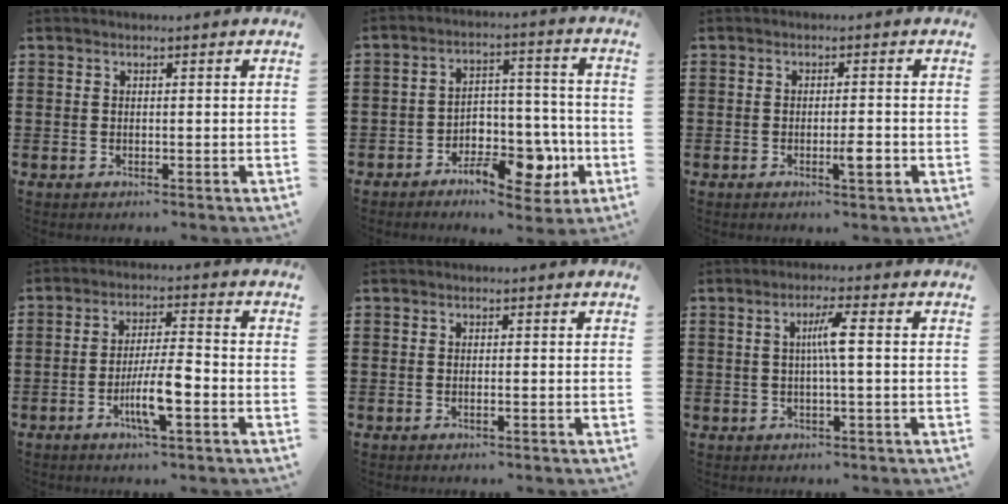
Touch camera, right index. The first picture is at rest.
{"total": 9.0, "force": [-5.2, 4.6, 5.8], "torque": [-0.069, 0.018, -0.087]}
{"total": 3.4, "force": [-1.2, 0.6, 3.1], "torque": [-0.050, 0.000, -0.020]}
{"total": 7.0, "force": [-2.7, 1.2, 6.4], "torque": [-0.124, -0.008, -0.052]}
{"total": 0.6, "force": [-0.2, -0.1, 0.5], "torque": [-0.009, -0.003, -0.004]}
{"total": 4.1, "force": [0.2, -0.1, 4.1], "torque": [-0.077, -0.004, -0.002]}